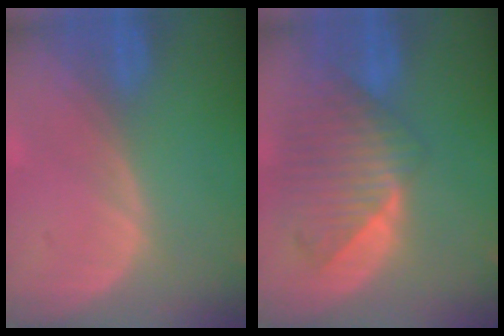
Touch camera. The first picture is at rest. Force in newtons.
{"total": 9.4, "press": 8.4, "slide": 4.2}